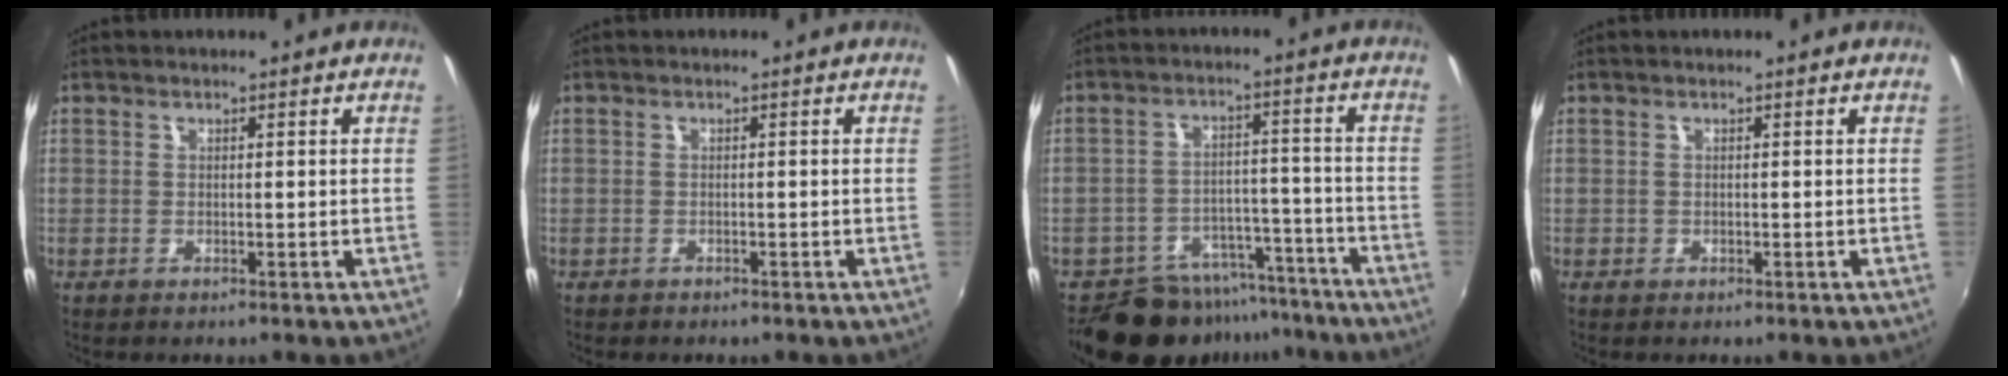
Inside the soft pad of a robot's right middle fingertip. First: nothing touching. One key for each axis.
{"total": 0.9, "fx": -0.8, "fy": 0.5, "fz": 0.1, "tx": -0.008, "ty": -0.002, "tz": -0.011}
{"total": 14.0, "fx": -11.5, "fy": 7.0, "fz": 4.0, "tx": -0.090, "ty": 0.026, "tz": -0.152}
{"total": 0.5, "fx": -0.2, "fy": 0.4, "fz": 0.0, "tx": 0.001, "ty": -0.003, "tz": -0.005}